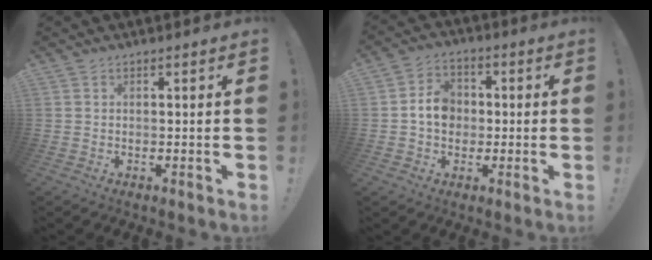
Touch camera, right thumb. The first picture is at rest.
{"total": 8.6, "force": [-0.1, 7.1, 4.8], "torque": [-0.065, 0.017, 0.003]}